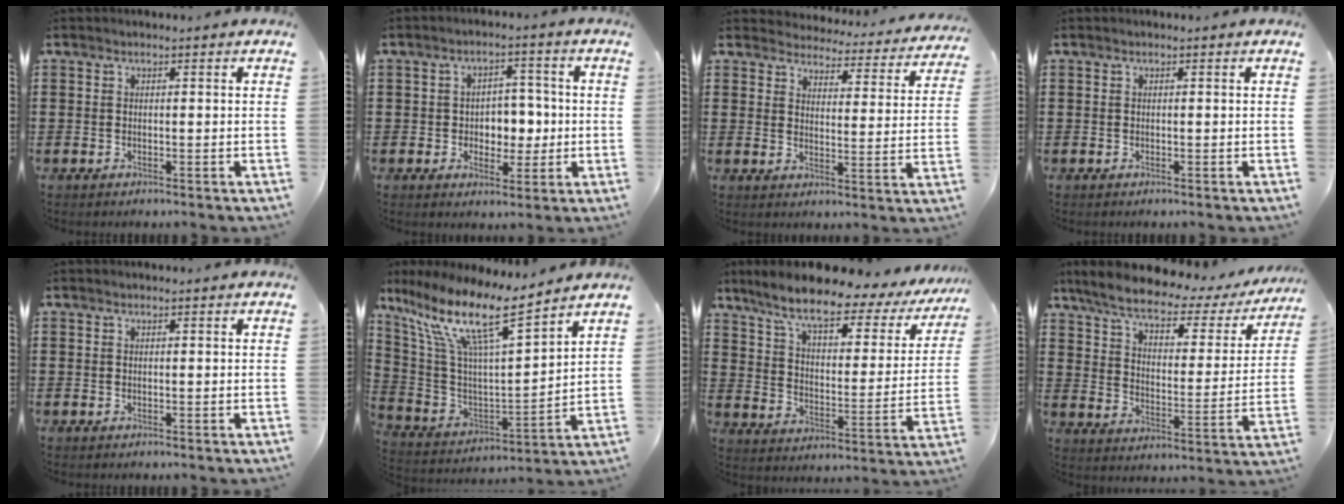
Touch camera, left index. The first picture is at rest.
{"total": 4.9, "force": [-0.2, 4.1, 2.7], "torque": [-0.049, 0.006, -0.012]}
{"total": 4.1, "force": [4.1, 0.2, 0.0], "torque": [-0.018, -0.040, 0.067]}
{"total": 0.0}
{"total": 0.0}
{"total": 14.0, "force": [9.0, 2.4, 10.5], "torque": [-0.233, -0.049, 0.147]}
{"total": 9.4, "force": [7.2, 1.4, 5.8], "torque": [-0.131, -0.040, 0.116]}
{"total": 7.3, "force": [5.6, 1.4, 4.5], "torque": [-0.110, -0.029, 0.092]}